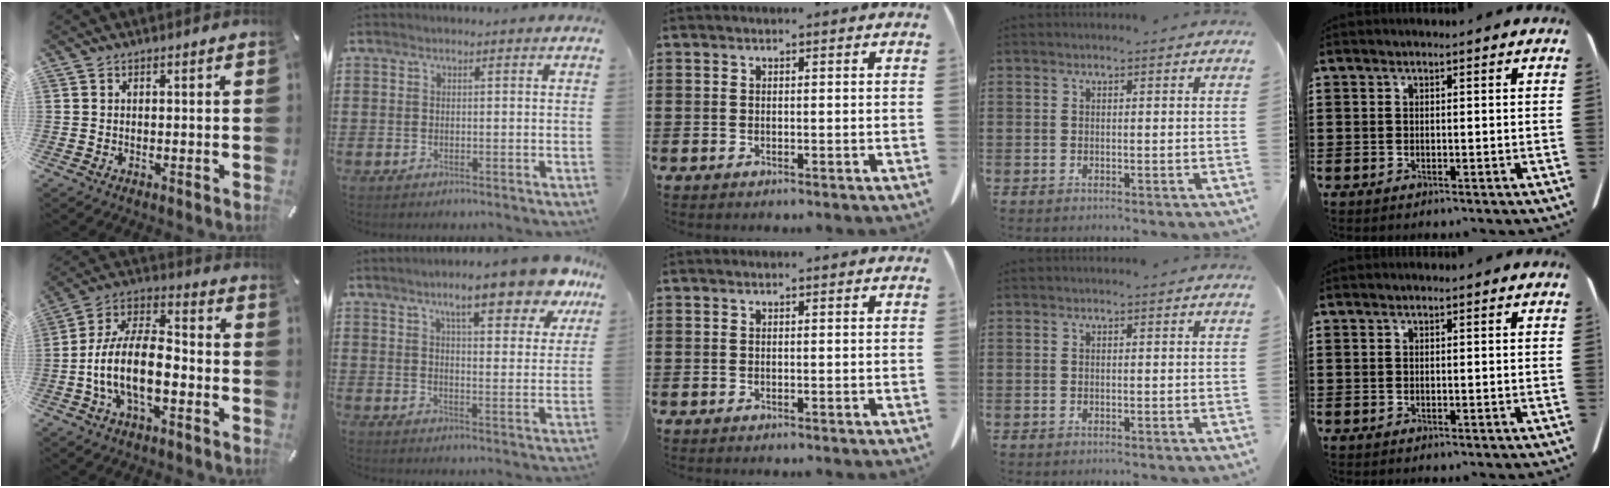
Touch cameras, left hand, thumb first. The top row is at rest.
{"thumb": {"total": 13.8, "force": [-4.6, 7.2, 10.9], "torque": [-0.223, 0.012, -0.081]}, "index": {"total": 10.9, "force": [8.0, 1.7, 7.2], "torque": [-0.112, -0.030, 0.128]}}